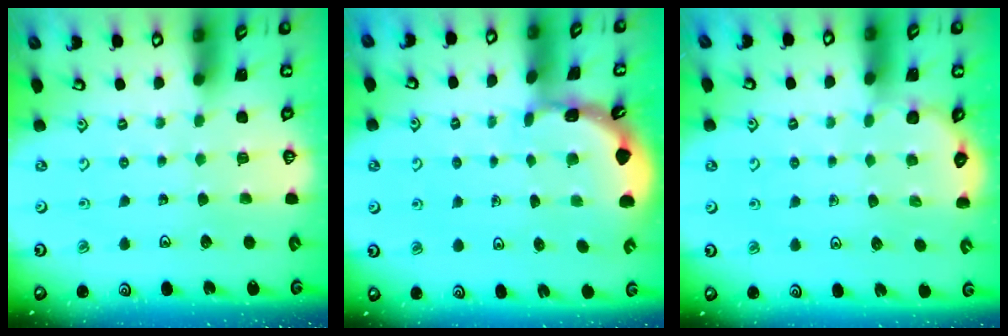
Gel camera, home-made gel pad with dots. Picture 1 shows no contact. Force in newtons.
{"total": 1.6, "press": 1.6, "slide": 0.1}
{"total": 2.9, "press": 2.8, "slide": 0.7}